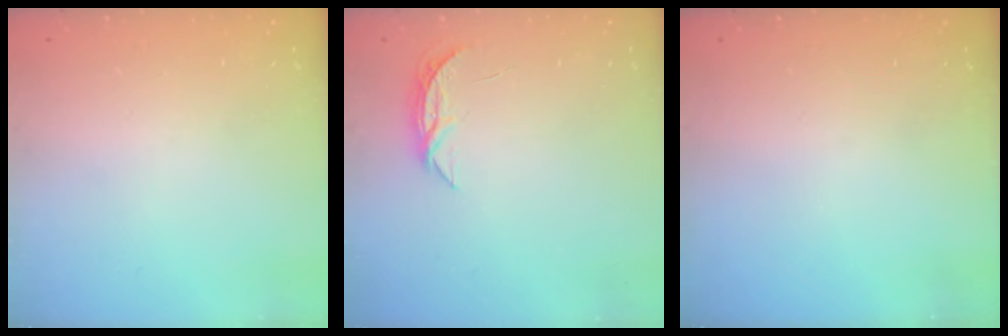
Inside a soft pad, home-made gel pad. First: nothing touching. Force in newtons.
{"total": 4.8, "press": 4.7, "slide": 0.5}
{"total": 0.0}